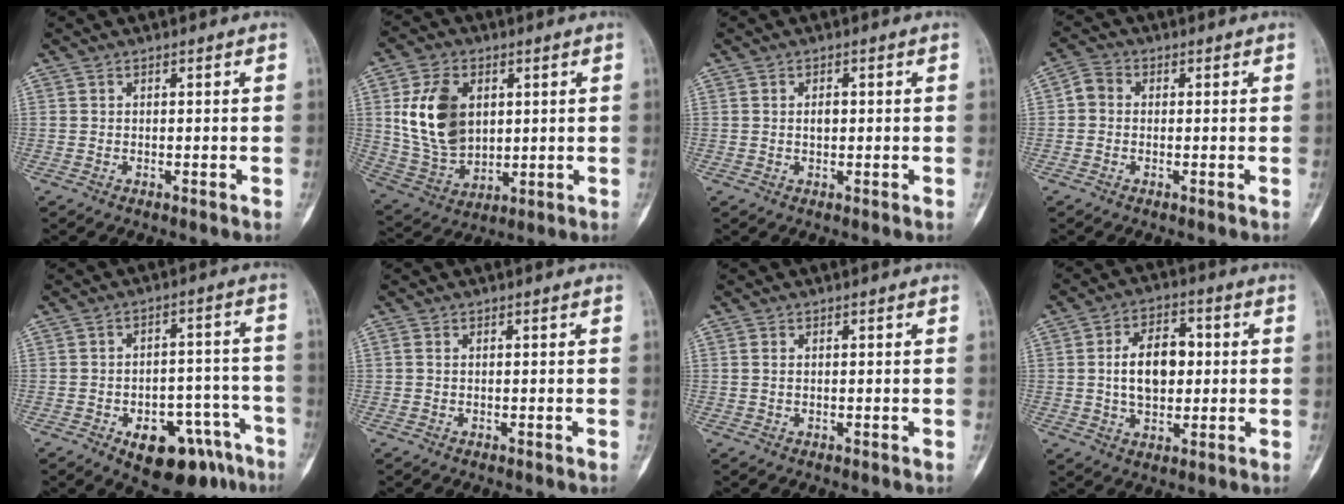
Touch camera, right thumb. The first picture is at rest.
{"total": 15.1, "force": [3.2, 10.4, 10.4], "torque": [-0.173, -0.011, 0.072]}
{"total": 1.7, "force": [0.1, 1.1, 1.3], "torque": [-0.018, 0.001, 0.001]}
{"total": 3.1, "force": [-0.1, 2.6, 1.7], "torque": [-0.019, 0.009, -0.014]}
{"total": 14.6, "force": [-8.3, 7.6, 9.3], "torque": [-0.087, 0.062, -0.108]}
{"total": 0.5, "force": [0.0, 0.3, 0.4], "torque": [-0.011, -0.001, -0.003]}
{"total": 0.9, "force": [0.0, 0.6, 0.7], "torque": [-0.014, 0.000, 0.001]}
{"total": 10.7, "force": [0.6, 6.8, 8.2], "torque": [-0.115, 0.012, 0.010]}